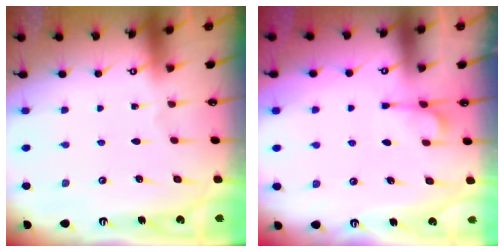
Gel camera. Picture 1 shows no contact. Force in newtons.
{"total": 1.9, "press": 1.4, "slide": 1.2}